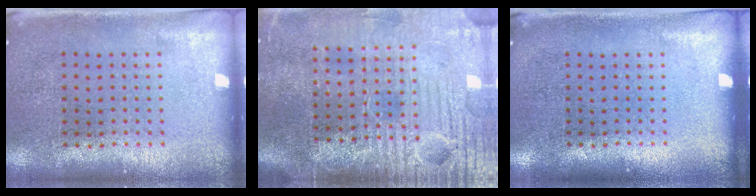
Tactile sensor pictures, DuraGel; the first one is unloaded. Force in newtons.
{"total": 4.4, "press": 4.0, "slide": 2.0}
{"total": 0.0}